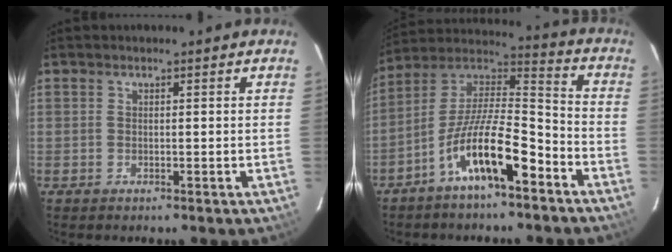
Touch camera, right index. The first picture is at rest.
{"total": 14.6, "force": [-8.3, 3.9, 11.4], "torque": [-0.208, 0.008, -0.151]}